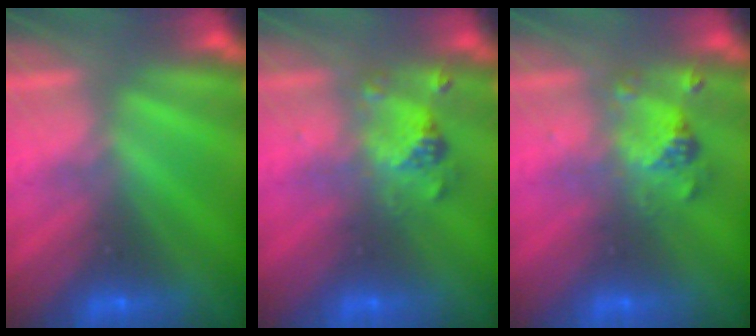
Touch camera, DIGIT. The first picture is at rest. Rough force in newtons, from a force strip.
{"total": 2.4}
{"total": 2.4}